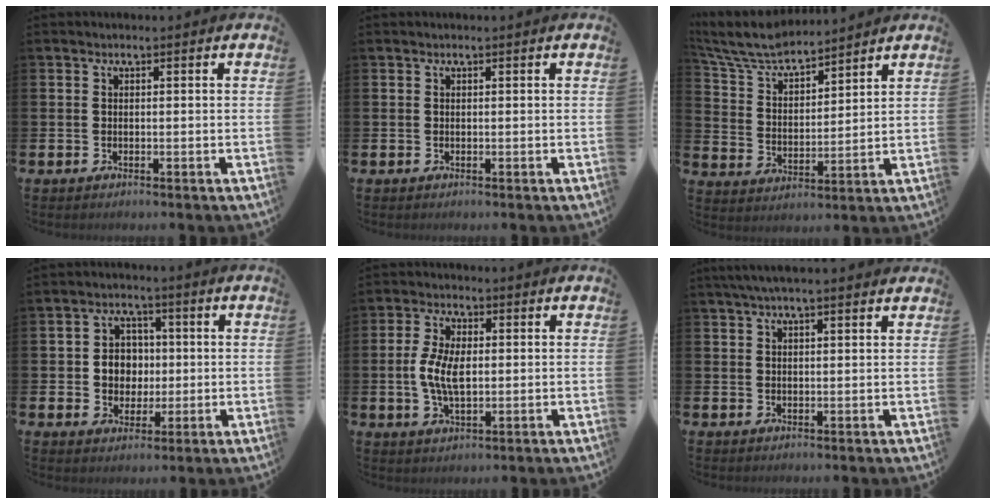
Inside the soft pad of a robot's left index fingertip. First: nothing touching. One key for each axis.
{"total": 0.0}
{"total": 7.4, "fx": 7.0, "fy": 1.4, "fz": 1.9, "tx": -0.068, "ty": -0.045, "tz": 0.122}
{"total": 4.8, "fx": 0.4, "fy": 4.4, "fz": 1.9, "tx": -0.039, "ty": 0.011, "tz": -0.001}
{"total": 5.8, "fx": 0.3, "fy": 2.9, "fz": 5.0, "tx": -0.086, "ty": 0.001, "tz": 0.000}
{"total": 3.4, "fx": 2.9, "fy": 0.2, "fz": 1.8, "tx": -0.041, "ty": 0.000, "tz": 0.054}